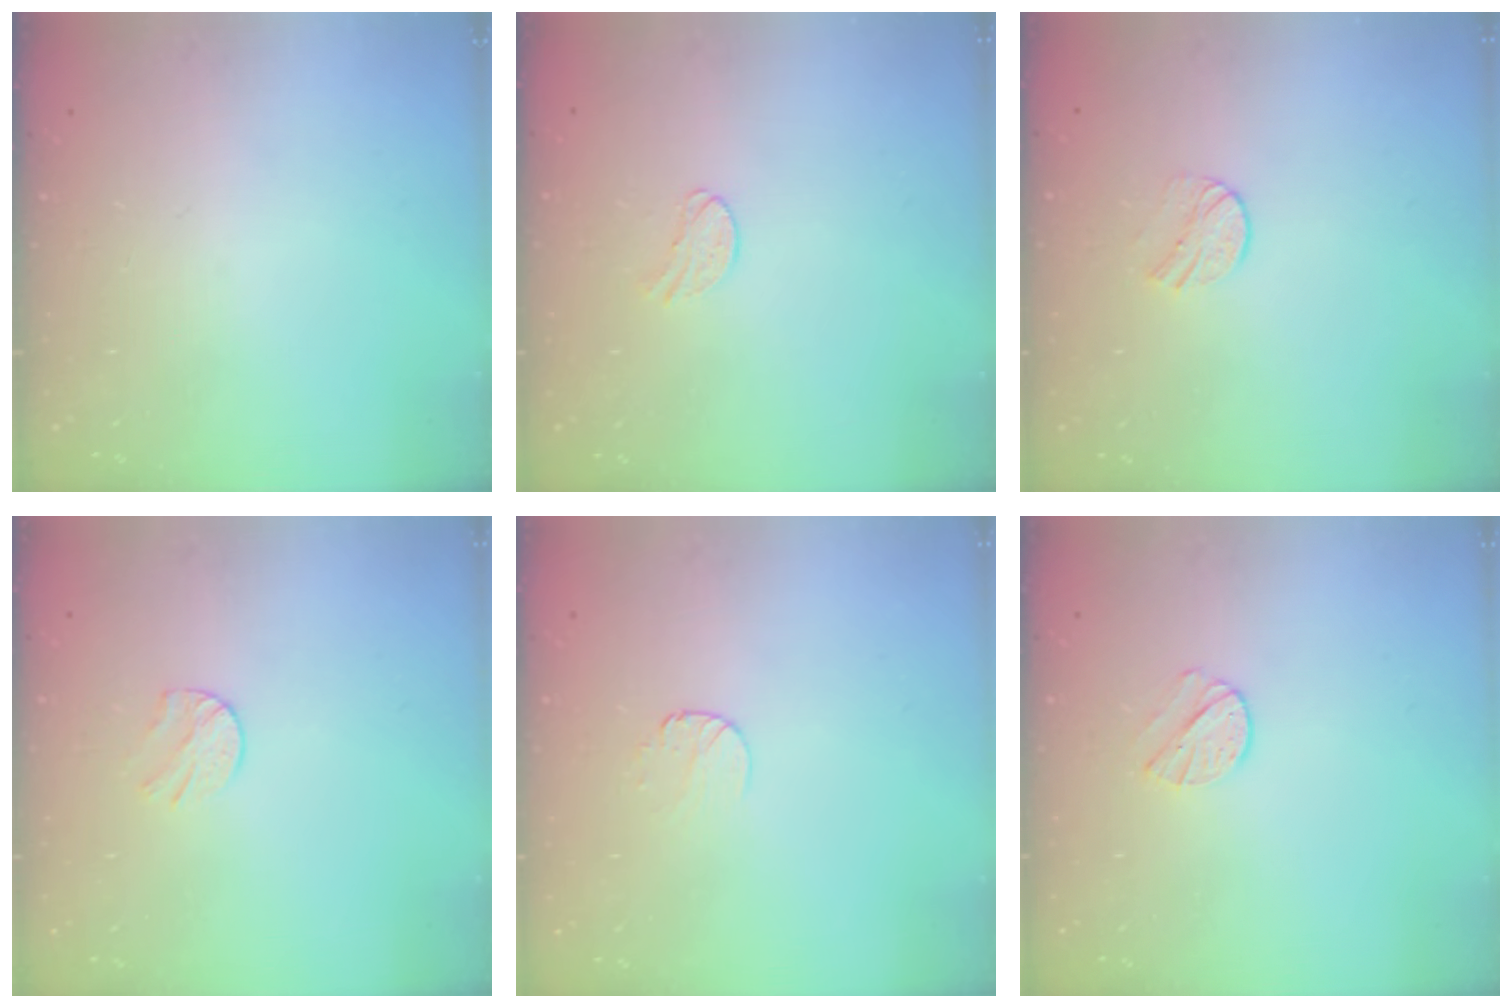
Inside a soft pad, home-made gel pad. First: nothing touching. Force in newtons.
{"total": 5.6, "press": 5.6, "slide": 0.5}
{"total": 6.6, "press": 6.6, "slide": 0.7}
{"total": 5.9, "press": 5.9, "slide": 0.6}
{"total": 5.5, "press": 5.5, "slide": 0.5}
{"total": 6.3, "press": 6.3, "slide": 0.8}